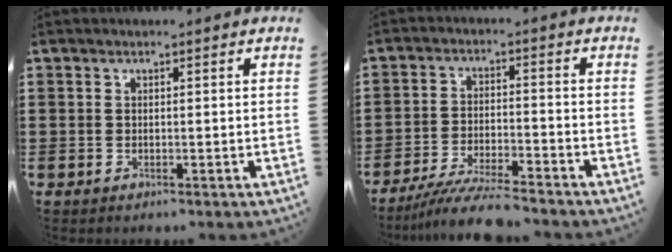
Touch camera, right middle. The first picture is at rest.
{"total": 6.5, "force": [-6.0, 0.0, 2.6], "torque": [-0.060, -0.015, -0.114]}